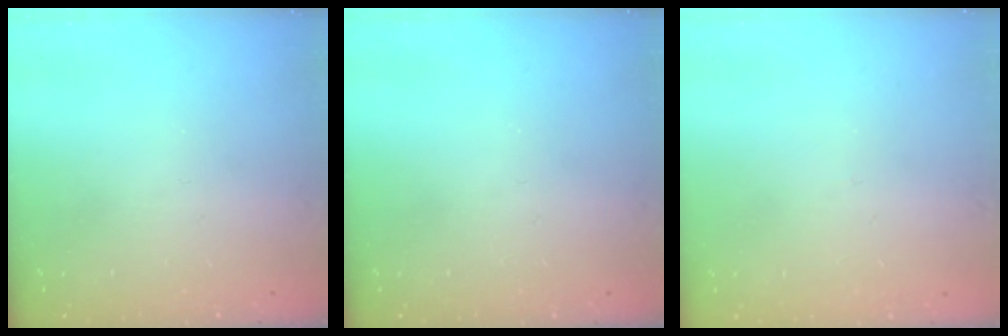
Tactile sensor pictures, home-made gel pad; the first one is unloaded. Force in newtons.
{"total": 0.0}
{"total": 2.7, "press": 2.7, "slide": 0.3}